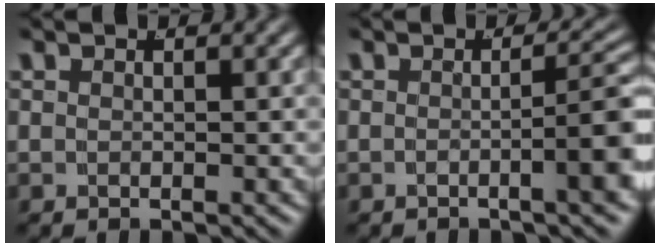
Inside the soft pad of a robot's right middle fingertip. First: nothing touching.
{"total": 4.1, "force": [-1.1, 0.5, 3.9], "torque": [-0.043, 0.004, -0.019]}